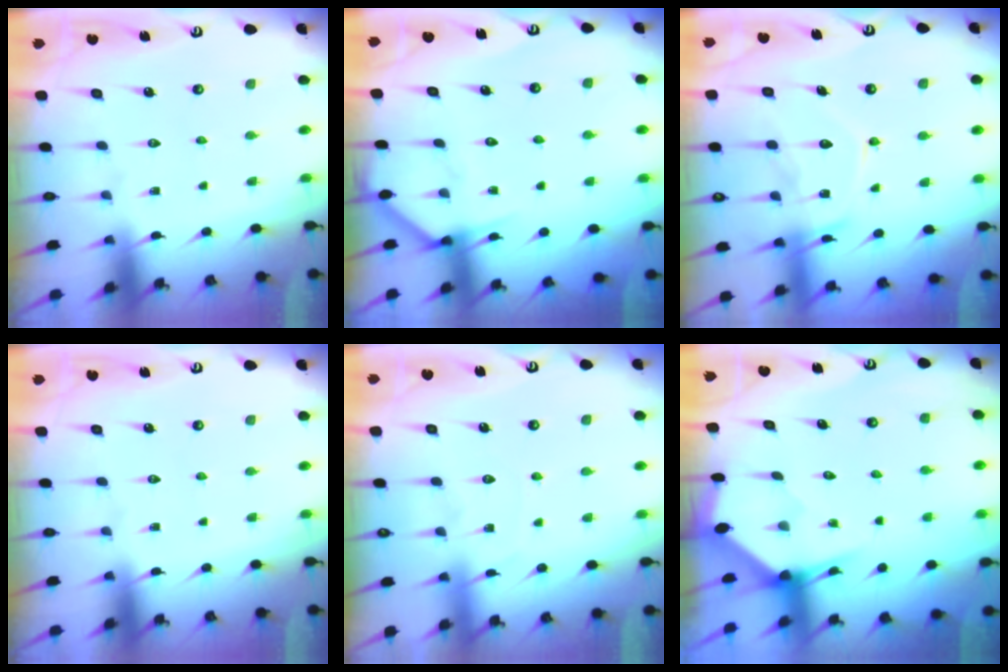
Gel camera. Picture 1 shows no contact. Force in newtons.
{"total": 6.2, "press": 6.2, "slide": 0.2}
{"total": 15.6, "press": 15.5, "slide": 1.2}
{"total": 0.0}
{"total": 3.7, "press": 3.6, "slide": 0.4}
{"total": 2.7, "press": 2.7, "slide": 0.2}